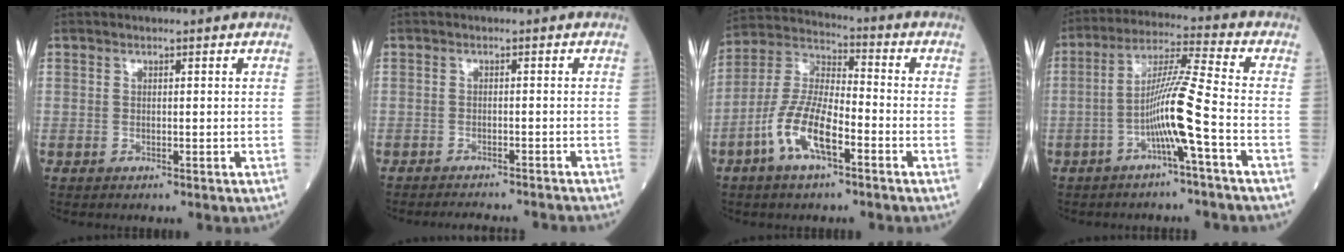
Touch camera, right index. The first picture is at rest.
{"total": 8.2, "force": [-7.9, 0.4, 2.2], "torque": [-0.024, -0.007, -0.094]}
{"total": 10.5, "force": [-4.7, 3.1, 8.9], "torque": [-0.192, 0.008, -0.090]}
{"total": 8.7, "force": [-3.1, -1.5, 8.0], "torque": [-0.156, 0.017, -0.058]}